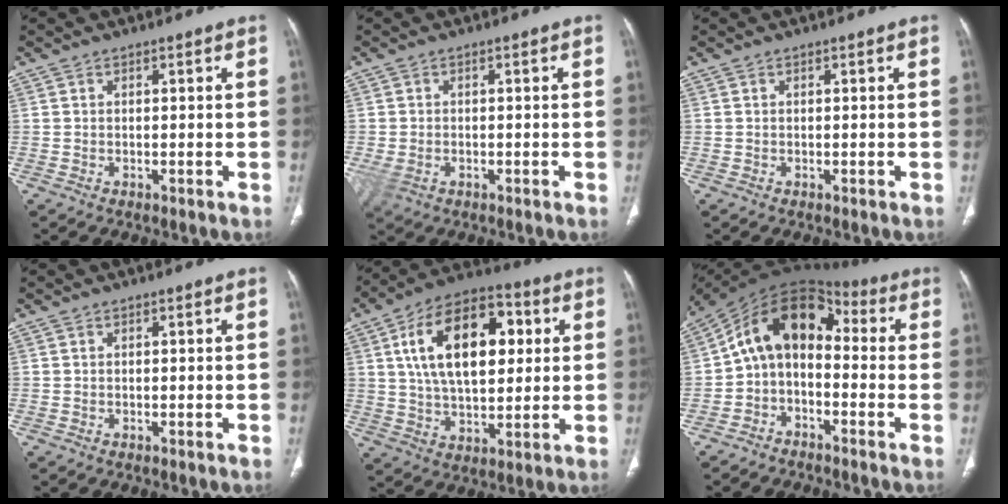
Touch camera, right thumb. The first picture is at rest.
{"total": 3.1, "force": [-1.0, 2.2, 1.9], "torque": [-0.048, 0.000, -0.010]}
{"total": 0.0}
{"total": 0.0}
{"total": 20.7, "force": [5.2, 11.5, 16.5], "torque": [-0.248, 0.009, 0.083]}
{"total": 12.8, "force": [-0.9, 8.4, 9.6], "torque": [-0.145, 0.073, -0.035]}